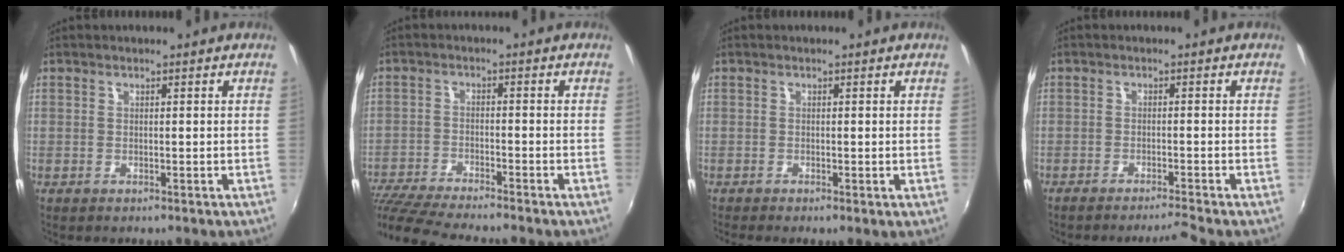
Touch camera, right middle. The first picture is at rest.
{"total": 11.5, "force": [-10.4, -0.2, 4.9], "torque": [-0.122, -0.032, -0.190]}
{"total": 0.6, "force": [0.0, -0.1, 0.5], "torque": [-0.010, -0.003, -0.003]}
{"total": 3.1, "force": [-2.8, -0.8, 1.0], "torque": [-0.029, 0.002, -0.051]}